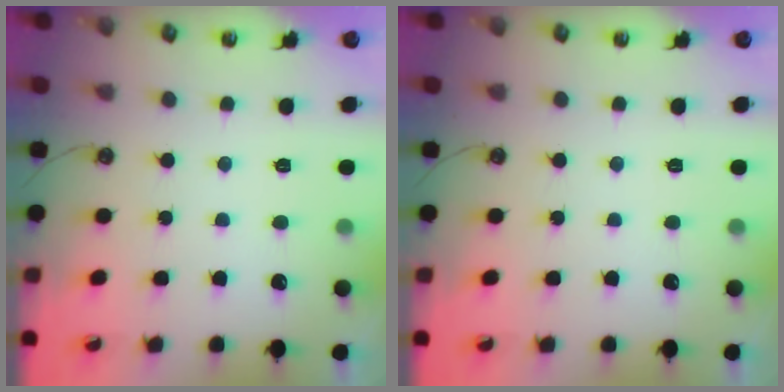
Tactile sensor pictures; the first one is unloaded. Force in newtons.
{"total": 0.0}